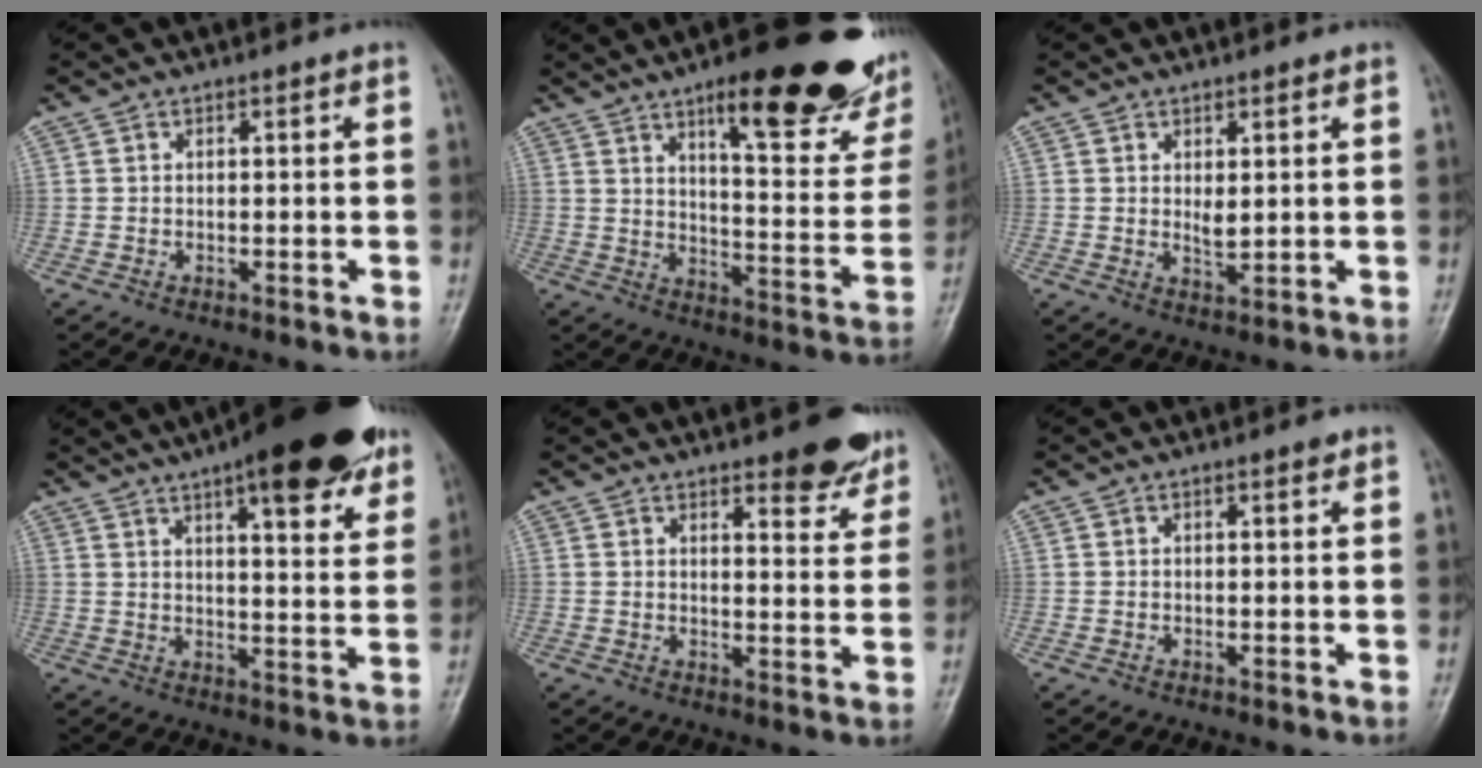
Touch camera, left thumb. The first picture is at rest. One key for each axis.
{"total": 26.1, "fx": 16.0, "fy": 7.4, "fz": 19.2, "tx": -0.218, "ty": -0.070, "tz": 0.220}
{"total": 2.7, "fx": 0.8, "fy": 1.2, "fz": 2.2, "tx": -0.033, "ty": -0.011, "tz": 0.016}
{"total": 19.3, "fx": 12.1, "fy": 5.7, "fz": 14.0, "tx": -0.167, "ty": -0.034, "tz": 0.160}
{"total": 7.3, "fx": 5.5, "fy": 2.5, "fz": 4.2, "tx": -0.027, "ty": -0.037, "tz": 0.067}
{"total": 0.7, "fx": 0.5, "fy": 0.2, "fz": 0.5, "tx": -0.007, "ty": -0.002, "tz": 0.006}